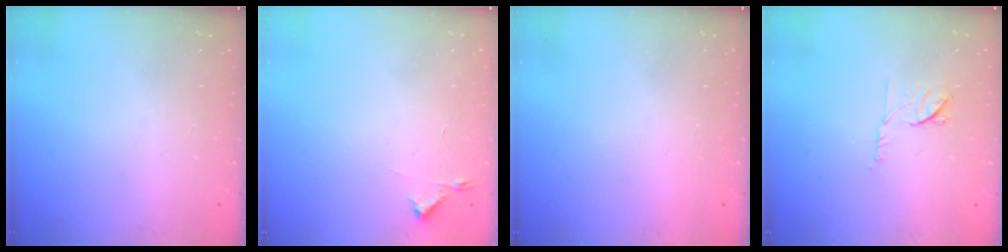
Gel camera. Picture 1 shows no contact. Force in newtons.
{"total": 2.7, "press": 2.6, "slide": 0.4}
{"total": 1.5, "press": 1.5, "slide": 0.1}
{"total": 7.8, "press": 7.8, "slide": 0.9}